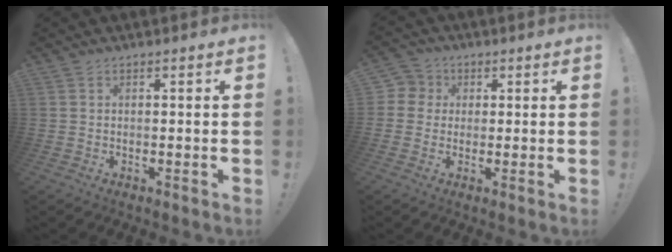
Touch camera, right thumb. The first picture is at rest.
{"total": 4.6, "force": [0.6, 4.5, 0.8], "torque": [-0.013, 0.000, 0.011]}